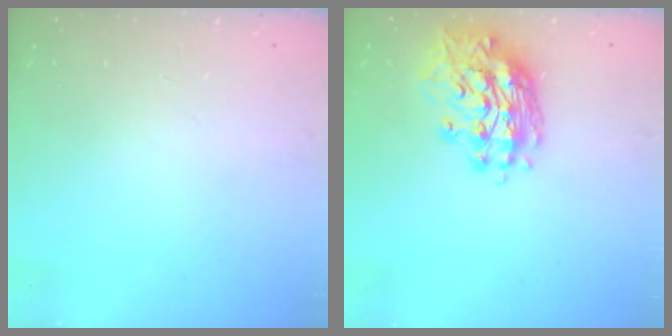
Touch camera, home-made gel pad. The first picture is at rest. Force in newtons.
{"total": 15.0, "press": 14.9, "slide": 1.4}